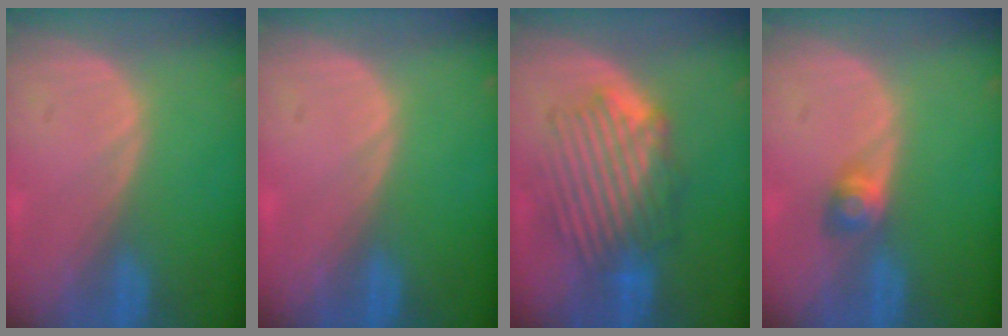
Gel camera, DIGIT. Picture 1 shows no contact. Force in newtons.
{"total": 0.0}
{"total": 8.8, "press": 8.3, "slide": 2.9}
{"total": 2.8, "press": 2.5, "slide": 1.1}